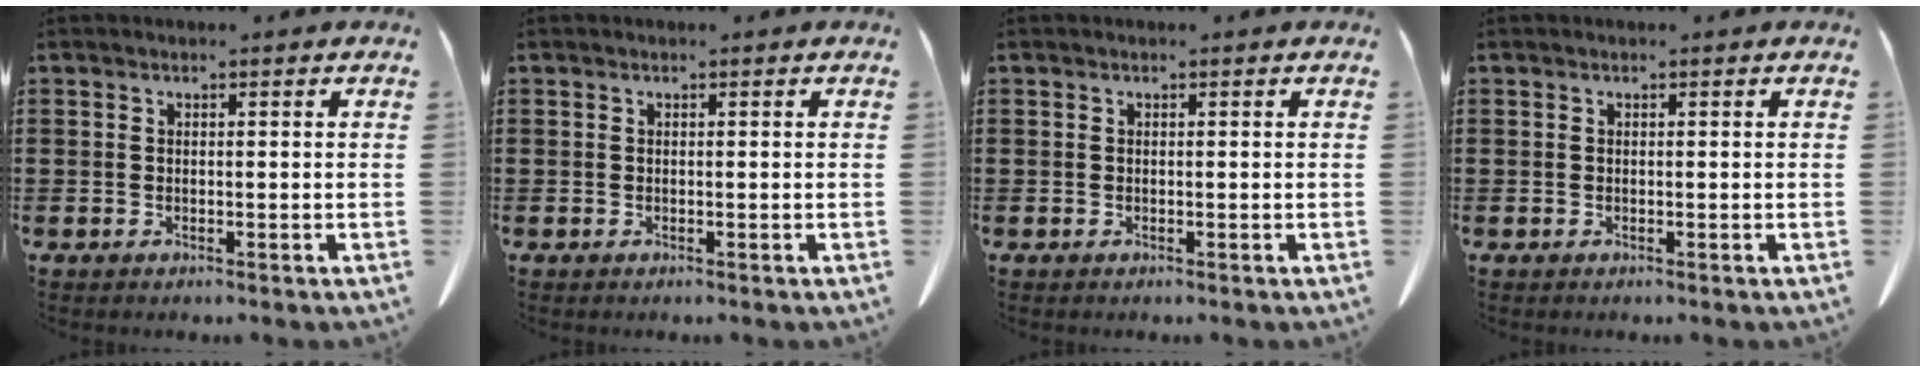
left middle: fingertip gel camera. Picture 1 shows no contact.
{"total": 0.0}
{"total": 0.0}
{"total": 0.0}